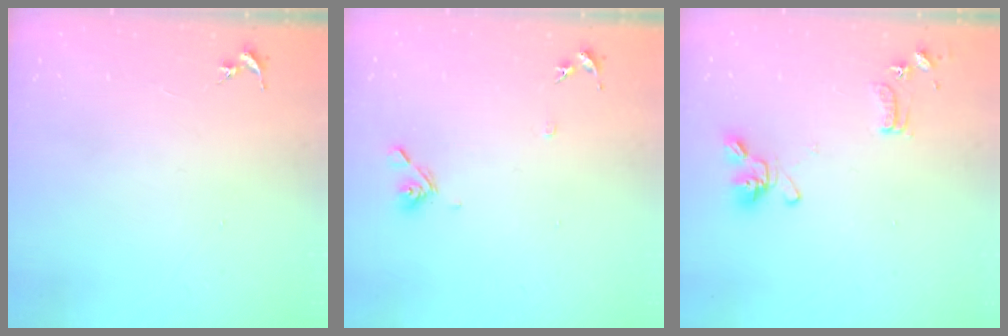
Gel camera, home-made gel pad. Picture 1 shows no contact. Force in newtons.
{"total": 7.5, "press": 7.3, "slide": 1.6}
{"total": 13.7, "press": 13.6, "slide": 2.1}